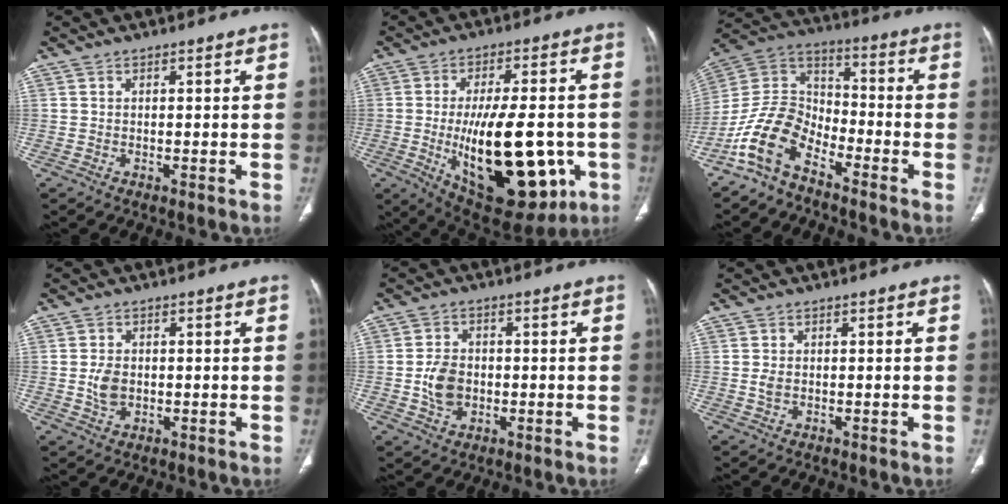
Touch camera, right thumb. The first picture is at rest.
{"total": 24.6, "force": [-5.0, 11.2, 21.4], "torque": [-0.311, -0.007, -0.046]}
{"total": 11.6, "force": [-7.8, 6.1, 6.0], "torque": [-0.113, 0.072, -0.169]}
{"total": 3.8, "force": [-0.3, 2.7, 2.6], "torque": [-0.047, 0.001, -0.002]}
{"total": 6.1, "force": [-0.9, 4.6, 3.9], "torque": [-0.061, 0.005, -0.015]}
{"total": 1.4, "force": [-0.1, 1.0, 1.0], "torque": [-0.022, 0.001, -0.001]}